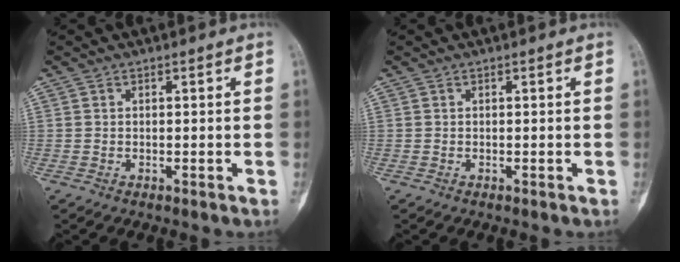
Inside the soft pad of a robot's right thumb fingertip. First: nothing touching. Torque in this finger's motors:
{"motor_torque": [0.01, 0.00, -0.01, 0.00, 0.00]}